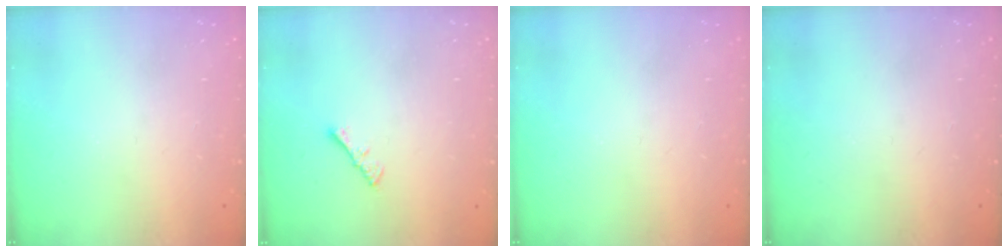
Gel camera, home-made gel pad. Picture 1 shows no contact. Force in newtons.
{"total": 1.3, "press": 1.2, "slide": 0.4}
{"total": 0.0}
{"total": 0.0}